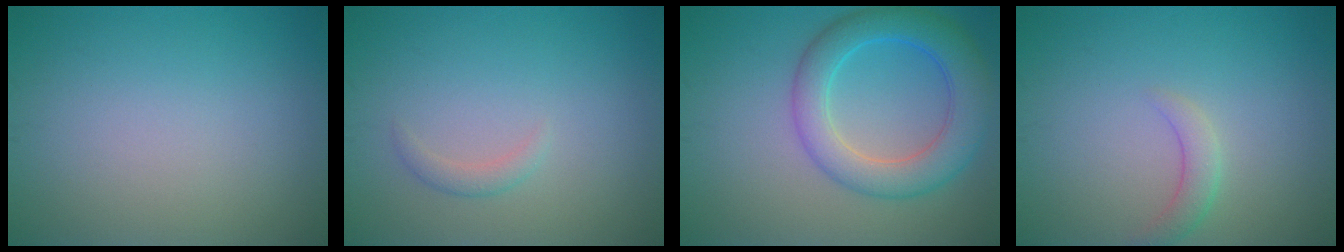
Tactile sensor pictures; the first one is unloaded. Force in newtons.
{"total": 1.1, "press": 1.1, "slide": 0.0}
{"total": 6.2, "press": 6.2, "slide": 0.2}
{"total": 1.8, "press": 1.8, "slide": 0.1}